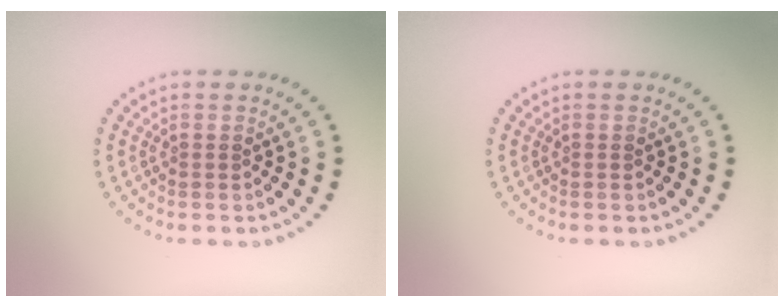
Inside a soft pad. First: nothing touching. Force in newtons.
{"total": 0.0}